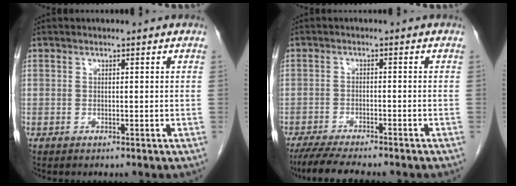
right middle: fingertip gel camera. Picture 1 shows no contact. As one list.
[{"total": 9.1, "force": [-7.8, 1.1, 4.6], "torque": [-0.071, -0.017, -0.122]}]